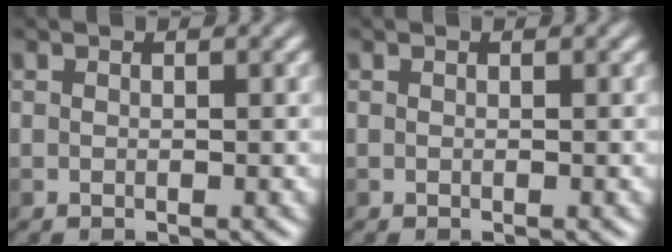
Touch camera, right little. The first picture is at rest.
{"total": 0.0}